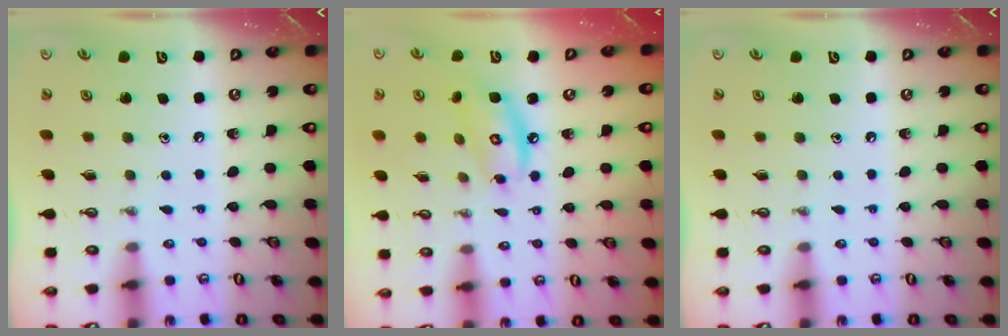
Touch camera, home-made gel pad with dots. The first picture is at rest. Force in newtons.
{"total": 8.9, "press": 8.9, "slide": 0.7}
{"total": 0.0}